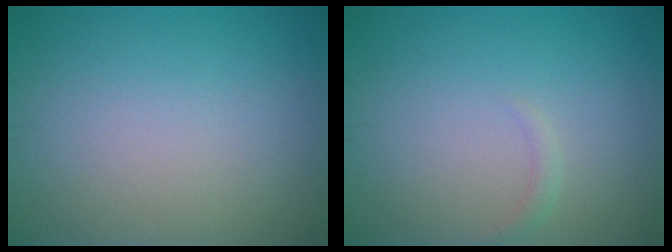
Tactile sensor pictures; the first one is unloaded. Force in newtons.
{"total": 0.8, "press": 0.8, "slide": 0.0}